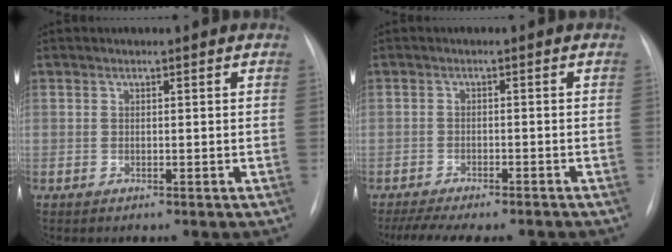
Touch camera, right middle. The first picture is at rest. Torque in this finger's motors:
{"motor_torque": [0.78, -1.11, 0.04, 0.02]}